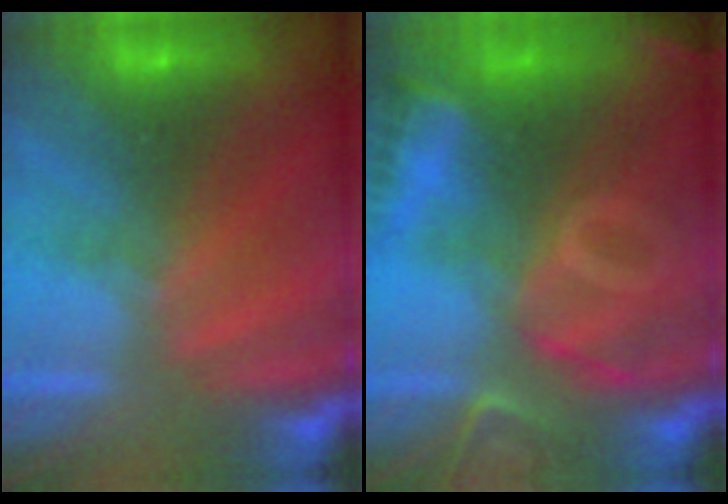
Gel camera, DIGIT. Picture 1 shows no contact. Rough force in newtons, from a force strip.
{"total": 8.7}